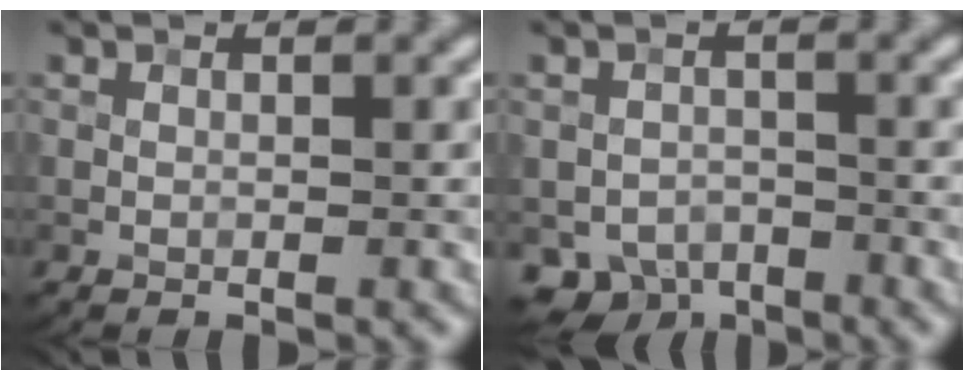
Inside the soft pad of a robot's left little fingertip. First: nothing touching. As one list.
[{"total": 4.1, "force": [-2.6, 2.9, 1.2], "torque": [-0.015, -0.007, -0.043]}]